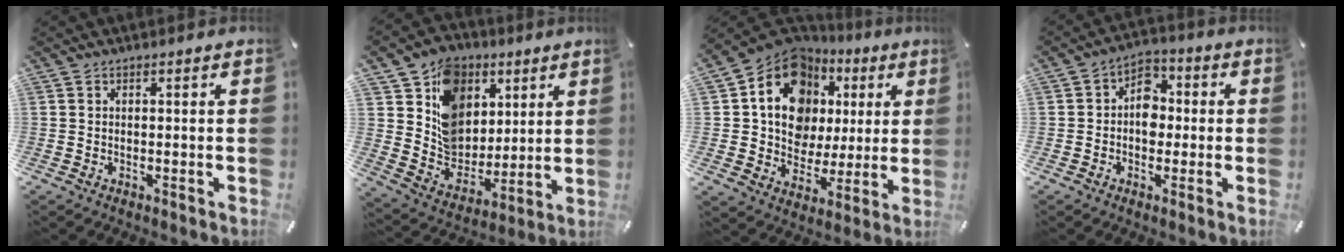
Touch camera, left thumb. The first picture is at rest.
{"total": 14.7, "force": [5.0, 13.0, 4.7], "torque": [-0.082, -0.032, 0.102]}
{"total": 15.2, "force": [5.5, 12.4, 6.9], "torque": [-0.119, -0.048, 0.101]}
{"total": 6.7, "force": [-1.1, 5.5, 3.8], "torque": [-0.050, 0.015, -0.022]}